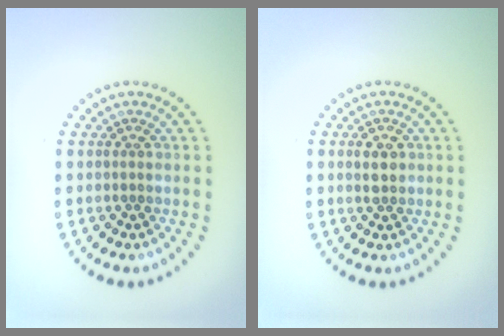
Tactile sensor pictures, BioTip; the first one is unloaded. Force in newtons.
{"total": 1.9, "press": 1.8, "slide": 0.3}